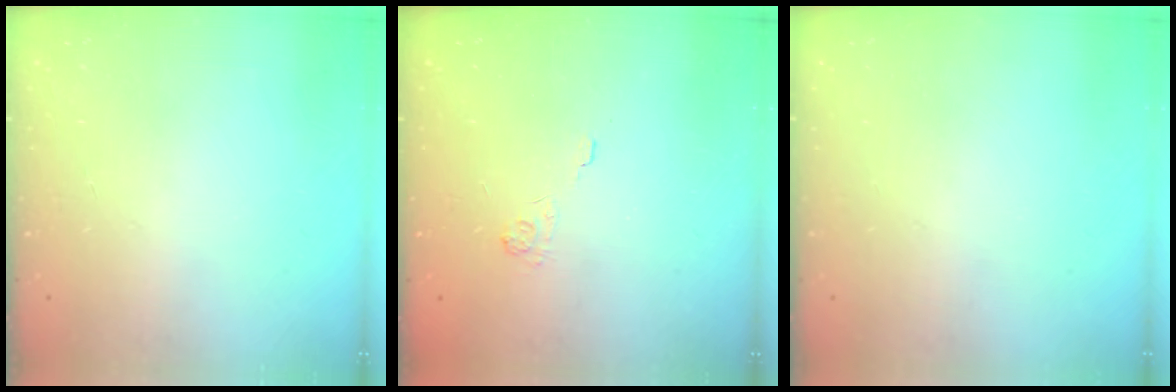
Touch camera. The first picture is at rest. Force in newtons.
{"total": 2.1, "press": 1.5, "slide": 1.4}
{"total": 0.0}